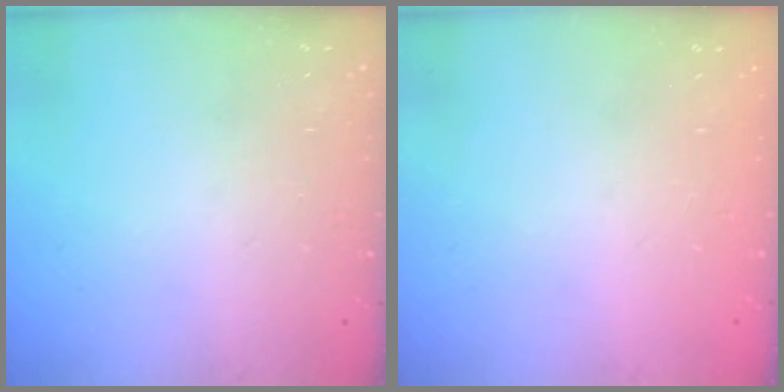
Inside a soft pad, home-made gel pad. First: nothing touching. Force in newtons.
{"total": 0.0}